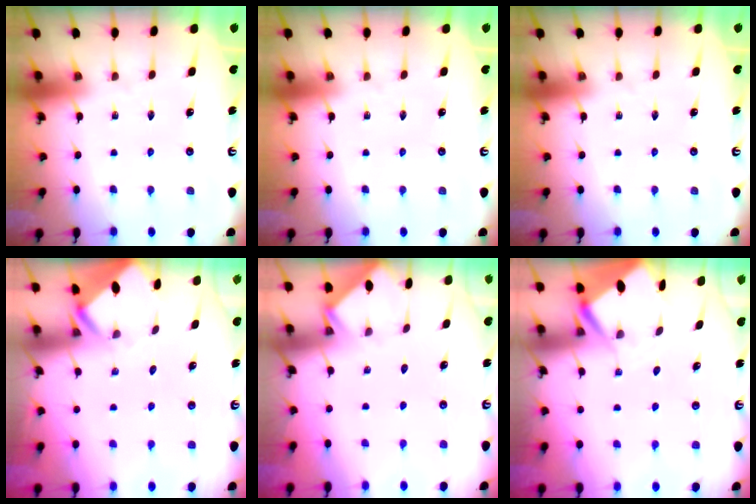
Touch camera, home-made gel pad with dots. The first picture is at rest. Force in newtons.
{"total": 0.0}
{"total": 0.0}
{"total": 3.4, "press": 3.4, "slide": 0.1}
{"total": 2.5, "press": 2.5, "slide": 0.4}
{"total": 3.5, "press": 3.5, "slide": 0.4}